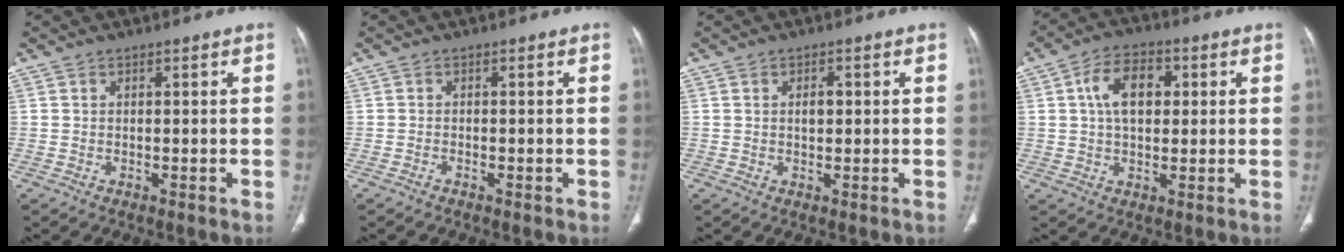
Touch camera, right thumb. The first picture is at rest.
{"total": 0.5, "force": [-0.4, 0.2, 0.2], "torque": [-0.006, 0.000, -0.009]}
{"total": 2.1, "force": [0.3, 1.2, 1.6], "torque": [-0.022, 0.003, 0.005]}
{"total": 9.0, "force": [2.0, 5.6, 6.8], "torque": [-0.103, 0.011, 0.030]}